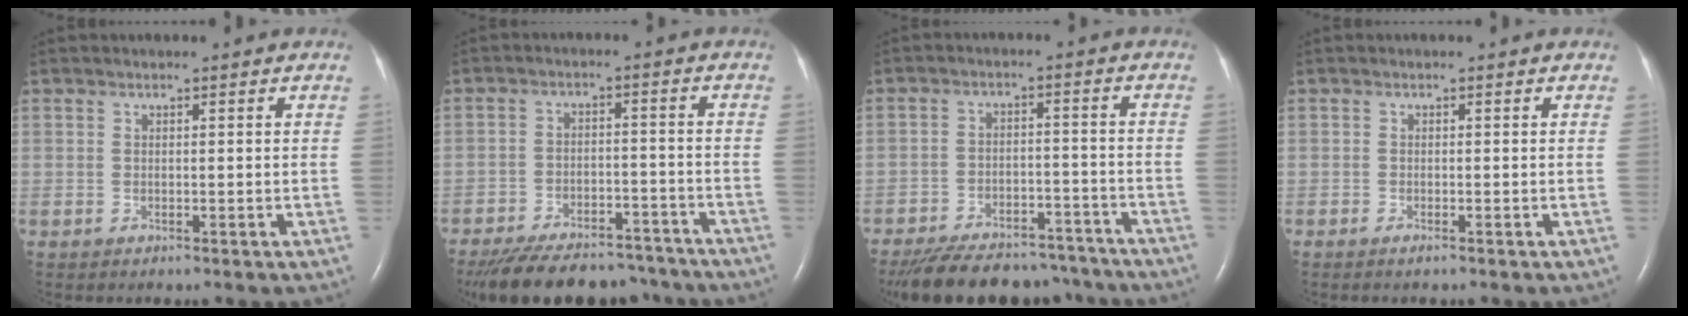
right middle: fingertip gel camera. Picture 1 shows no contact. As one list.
[{"total": 17.7, "force": [-15.2, 6.4, 6.5], "torque": [-0.140, -0.008, -0.216]}, {"total": 18.2, "force": [-15.7, 6.6, 6.3], "torque": [-0.136, -0.004, -0.222]}, {"total": 0.6, "force": [-0.4, 0.0, 0.4], "torque": [-0.011, -0.002, -0.007]}]